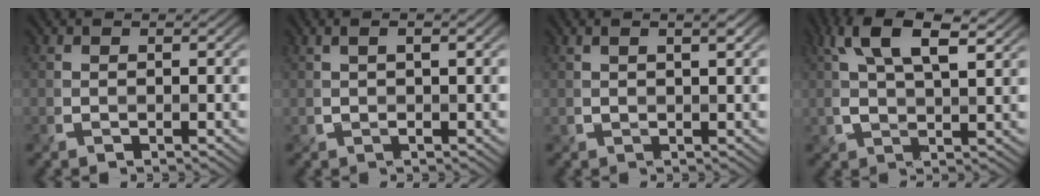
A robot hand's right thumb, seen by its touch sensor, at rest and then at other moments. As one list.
[{"total": 2.3, "force": [0.5, 0.2, 2.2], "torque": [-0.047, 0.008, 0.006]}, {"total": 2.1, "force": [0.9, 0.1, 1.9], "torque": [-0.034, 0.004, 0.016]}, {"total": 8.7, "force": [3.9, 3.0, 7.2], "torque": [-0.154, 0.015, 0.070]}]